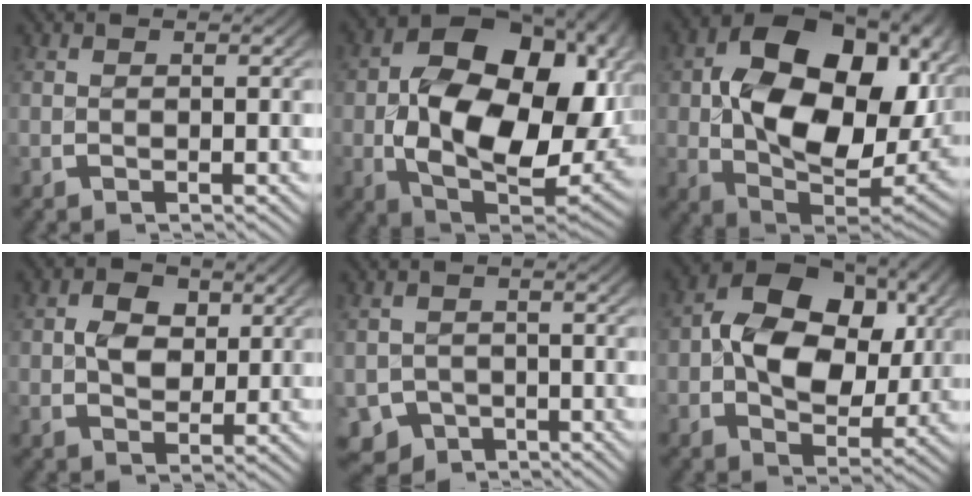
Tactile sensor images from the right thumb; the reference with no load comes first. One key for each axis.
{"total": 22.4, "fx": -0.3, "fy": 15.0, "fz": 16.7, "tx": -0.301, "ty": -0.059, "tz": 0.013}
{"total": 22.4, "fx": 1.9, "fy": 15.0, "fz": 16.5, "tx": -0.300, "ty": -0.047, "tz": 0.040}
{"total": 3.7, "fx": 0.7, "fy": 2.9, "fz": 2.1, "tx": -0.033, "ty": -0.015, "tz": 0.021}
{"total": 6.0, "fx": -3.7, "fy": 4.4, "fz": 1.8, "tx": -0.037, "ty": -0.040, "tz": -0.051}
{"total": 12.8, "fx": 1.1, "fy": 9.1, "fz": 8.9, "tx": -0.163, "ty": -0.016, "tz": 0.013}